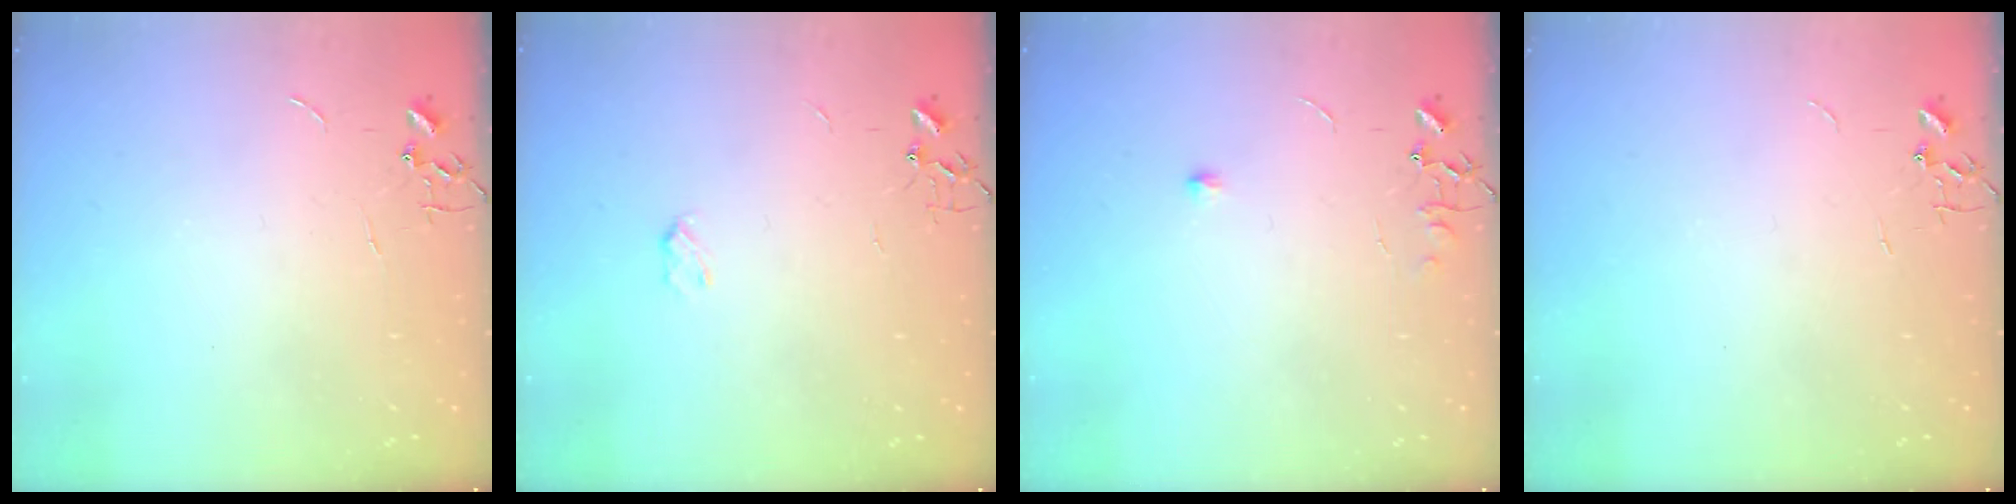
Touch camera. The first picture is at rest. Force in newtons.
{"total": 2.8, "press": 2.8, "slide": 0.5}
{"total": 6.7, "press": 6.7, "slide": 0.9}
{"total": 0.0}